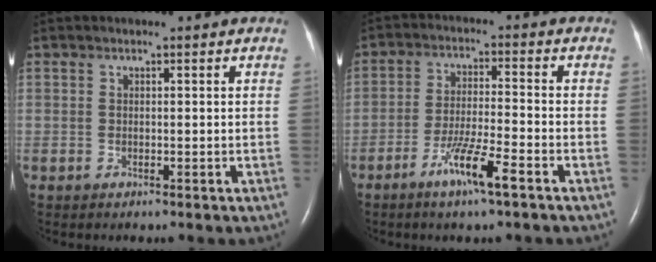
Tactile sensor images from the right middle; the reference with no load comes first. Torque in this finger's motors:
{"motor_torque": [0.69, -0.68, 0.38, 0.13]}